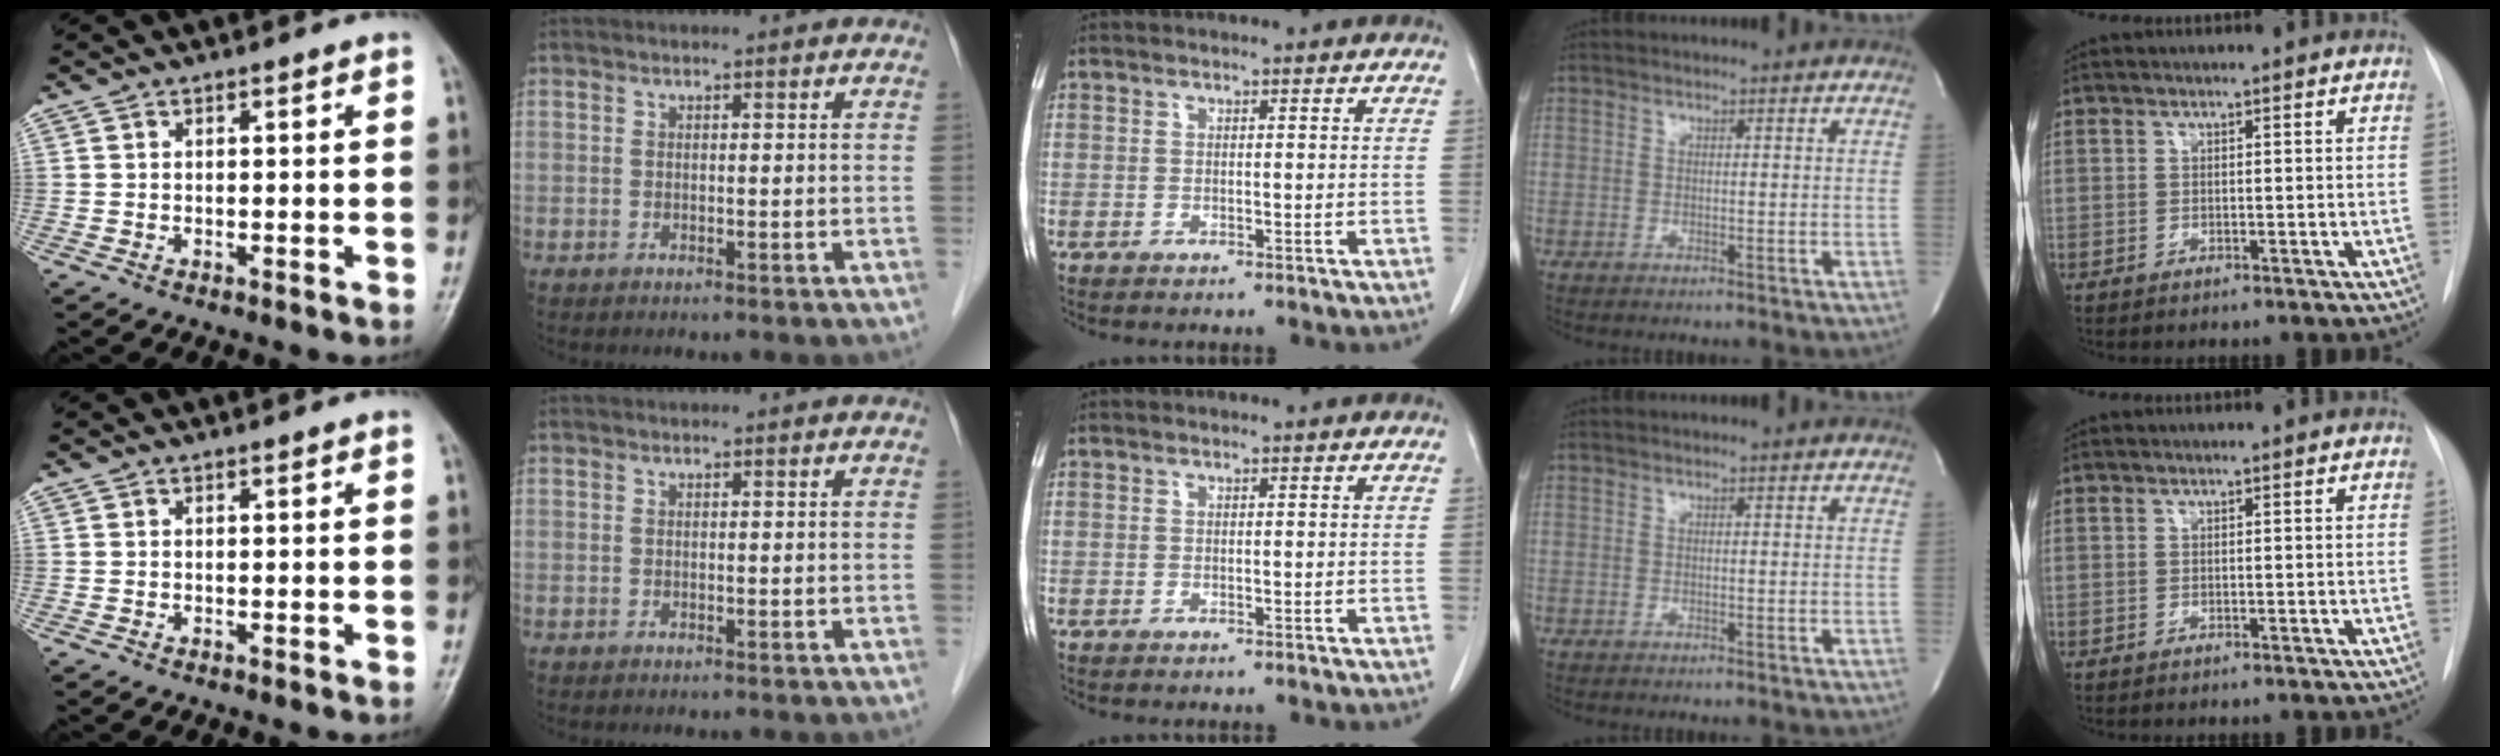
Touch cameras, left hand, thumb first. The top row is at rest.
{}